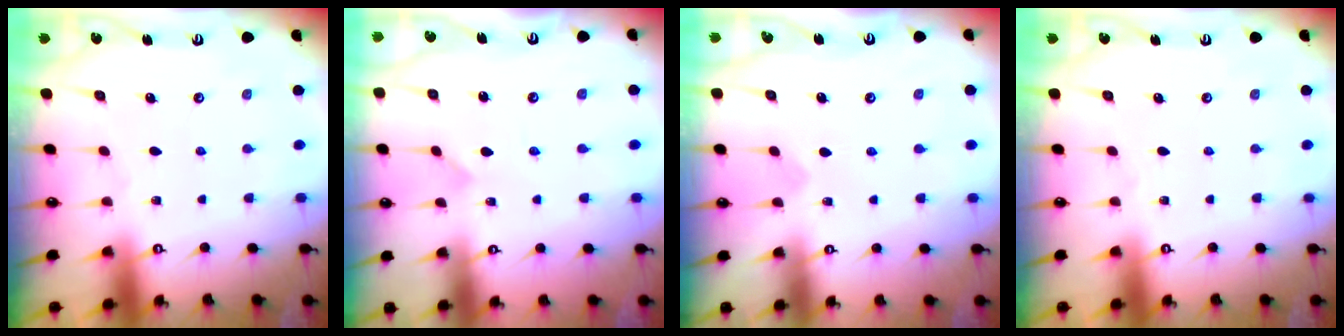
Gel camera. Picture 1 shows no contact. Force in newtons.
{"total": 1.8, "press": 1.8, "slide": 0.1}
{"total": 2.4, "press": 2.4, "slide": 0.2}
{"total": 0.0}